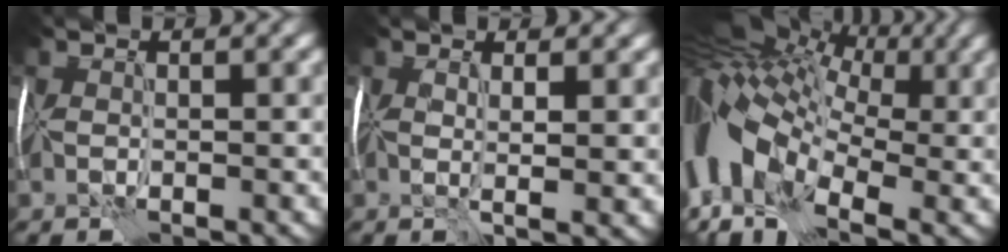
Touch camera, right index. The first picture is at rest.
{"total": 2.8, "force": [0.5, 0.6, 2.7], "torque": [-0.044, -0.003, 0.012]}
{"total": 14.2, "force": [1.3, 8.7, 11.1], "torque": [-0.222, 0.006, 0.036]}